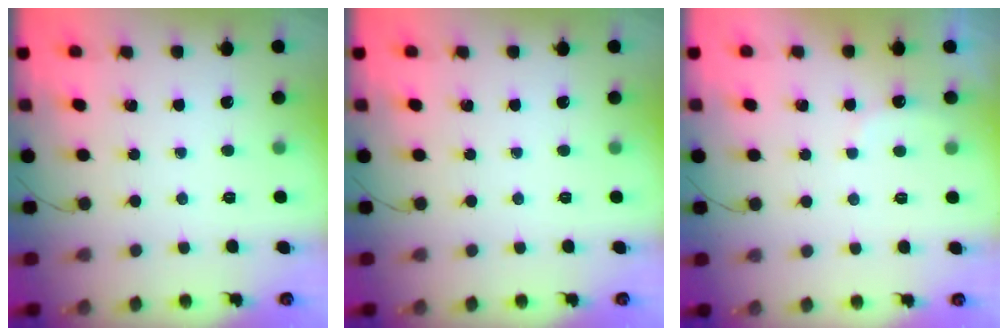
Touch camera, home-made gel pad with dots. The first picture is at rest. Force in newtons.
{"total": 0.0}
{"total": 5.3, "press": 5.2, "slide": 0.9}